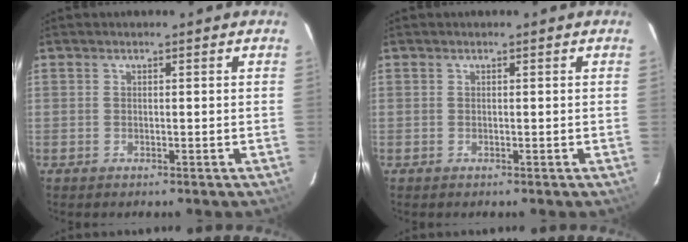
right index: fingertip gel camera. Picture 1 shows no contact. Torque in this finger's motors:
{"motor_torque": [0.00, 0.00, 0.01, 0.00]}